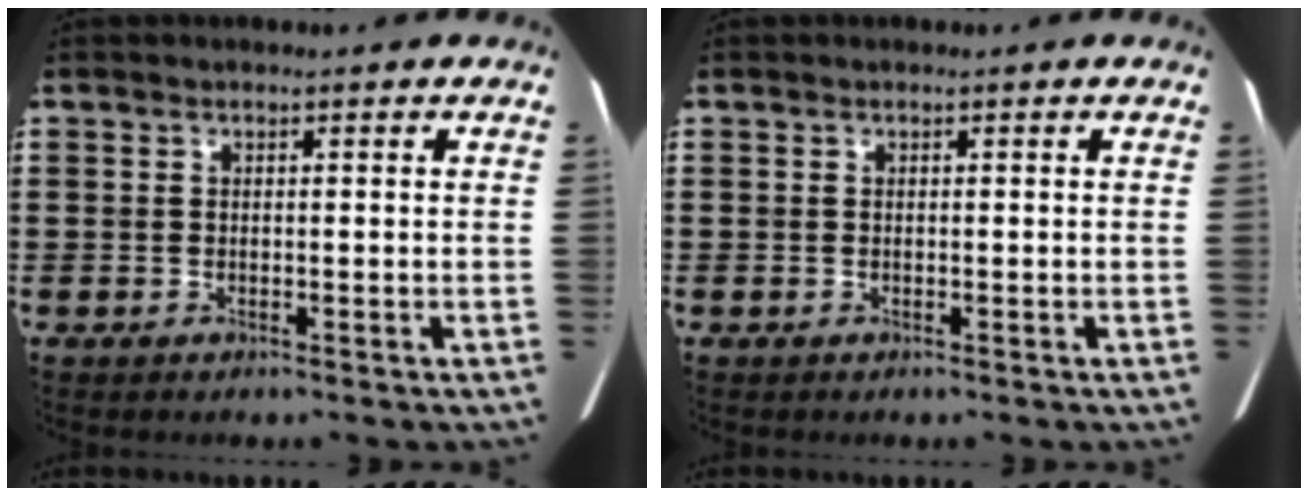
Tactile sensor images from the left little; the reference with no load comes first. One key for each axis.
{"total": 0.0}